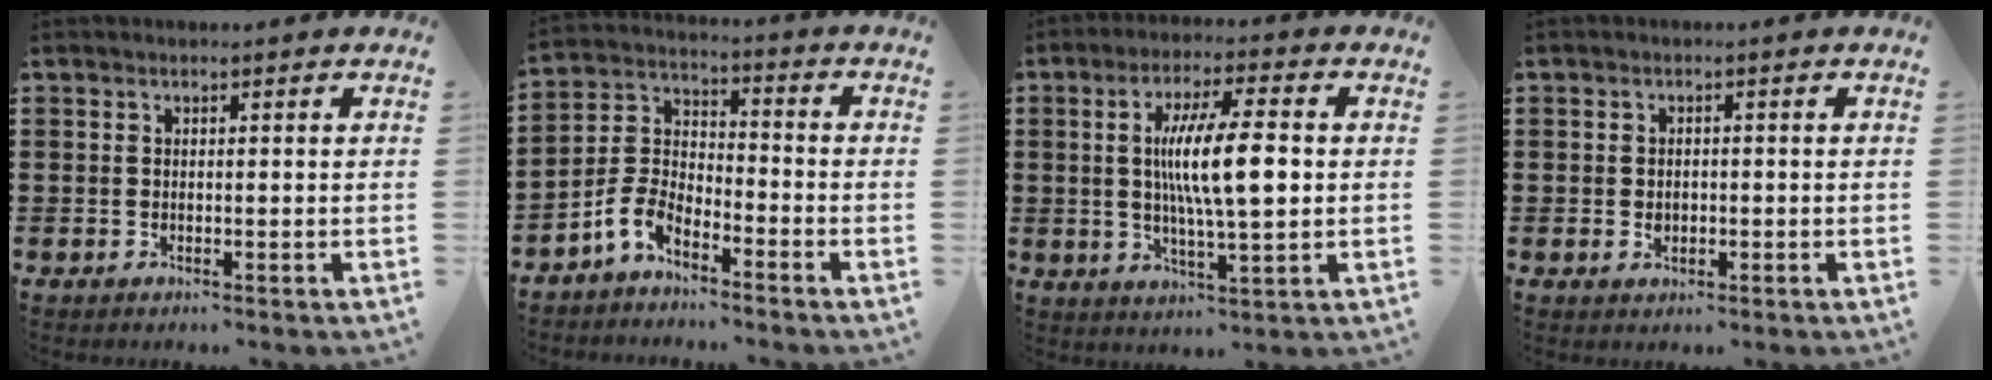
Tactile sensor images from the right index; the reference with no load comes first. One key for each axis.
{"total": 5.8, "fx": -4.7, "fy": 2.4, "fz": 2.5, "tx": -0.084, "ty": 0.000, "tz": -0.100}
{"total": 10.7, "fx": 1.0, "fy": 2.0, "fz": 10.5, "tx": -0.190, "ty": -0.001, "tz": 0.011}
{"total": 1.4, "fx": -0.2, "fy": 0.9, "fz": 1.0, "tx": -0.021, "ty": 0.002, "tz": -0.005}